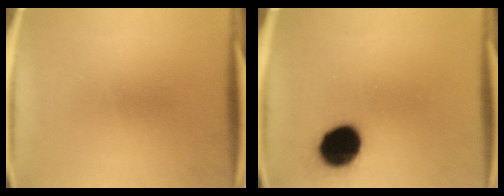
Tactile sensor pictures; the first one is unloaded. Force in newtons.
{"total": 14.0}